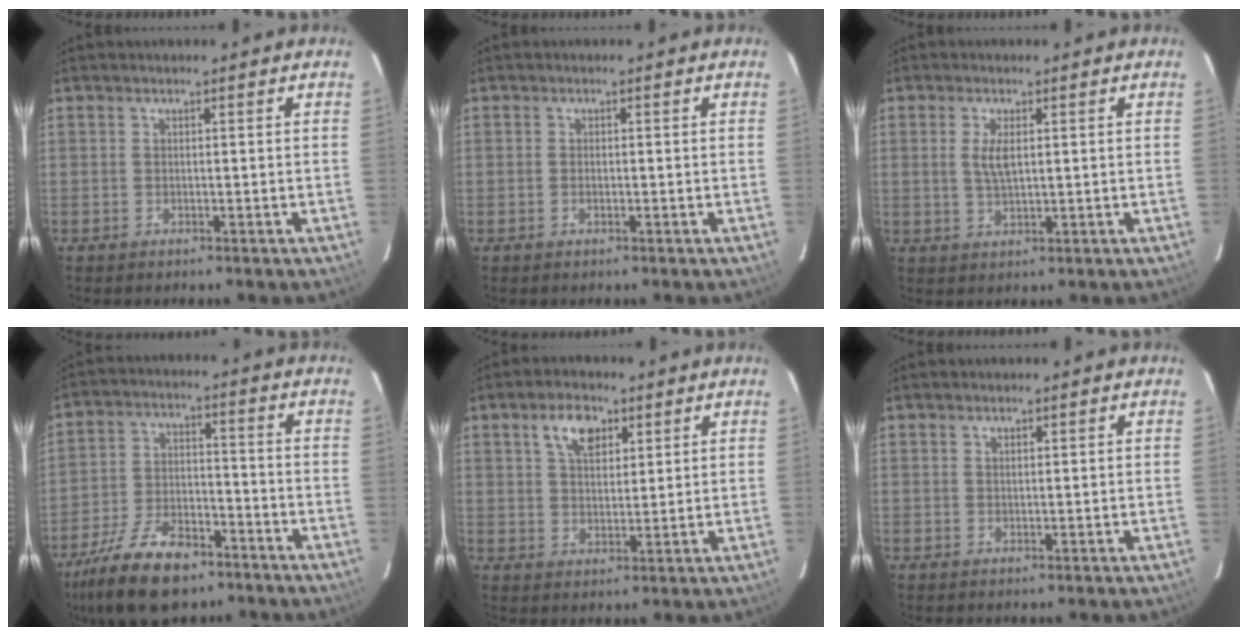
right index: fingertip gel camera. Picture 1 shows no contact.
{"total": 0.9, "force": [-0.3, 0.5, 0.7], "torque": [-0.013, 0.001, -0.005]}
{"total": 3.8, "force": [0.8, 1.5, 3.4], "torque": [-0.066, -0.002, 0.016]}
{"total": 16.4, "force": [-11.4, 7.3, 9.1], "torque": [-0.202, -0.015, -0.198]}
{"total": 6.6, "force": [3.4, 3.7, 4.3], "torque": [-0.072, 0.013, 0.061]}
{"total": 0.7, "force": [0.6, 0.3, 0.3], "torque": [-0.006, 0.002, 0.011]}